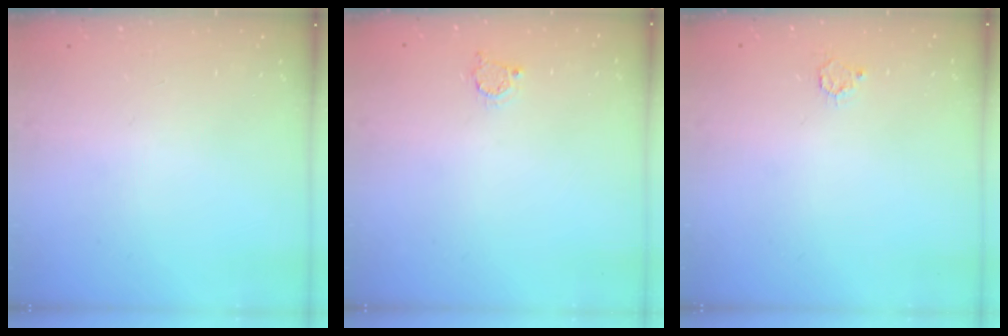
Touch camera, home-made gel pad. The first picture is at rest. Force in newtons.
{"total": 3.1, "press": 3.1, "slide": 0.4}
{"total": 3.5, "press": 3.5, "slide": 0.3}